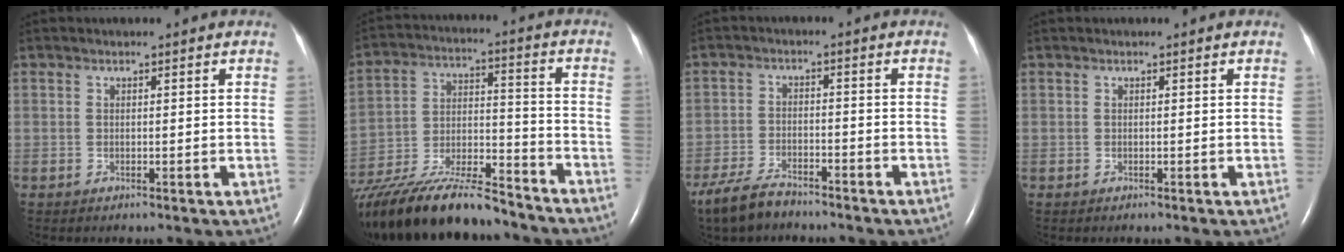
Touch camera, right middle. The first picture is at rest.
{"total": 24.9, "force": [-20.8, 4.9, 12.7], "torque": [-0.267, -0.035, -0.350]}
{"total": 7.1, "force": [-6.0, 2.1, 3.1], "torque": [-0.072, -0.016, -0.111]}
{"total": 0.0}